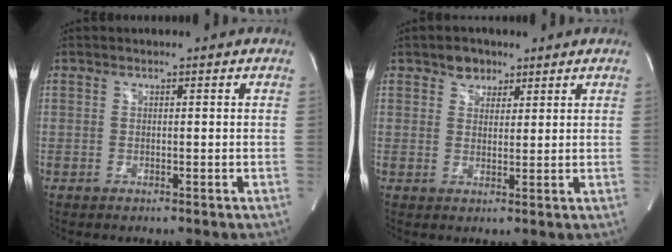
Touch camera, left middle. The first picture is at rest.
{"total": 3.2, "force": [2.1, 2.3, 0.7], "torque": [-0.008, 0.006, 0.033]}